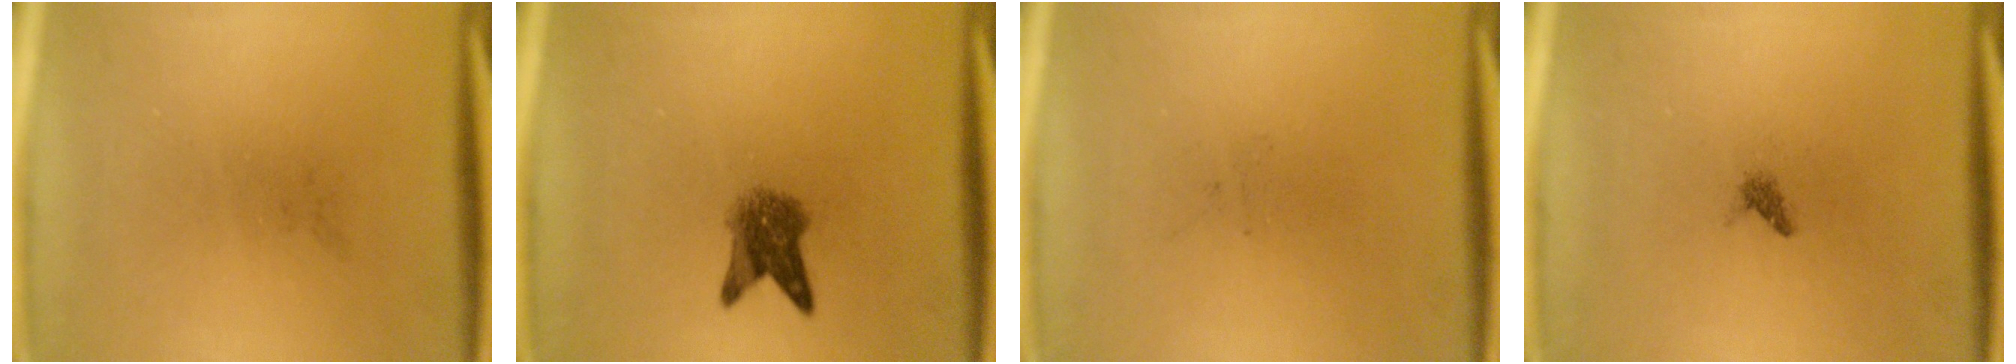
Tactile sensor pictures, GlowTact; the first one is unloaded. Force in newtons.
{"total": 4.1}
{"total": 0.0}
{"total": 0.7}